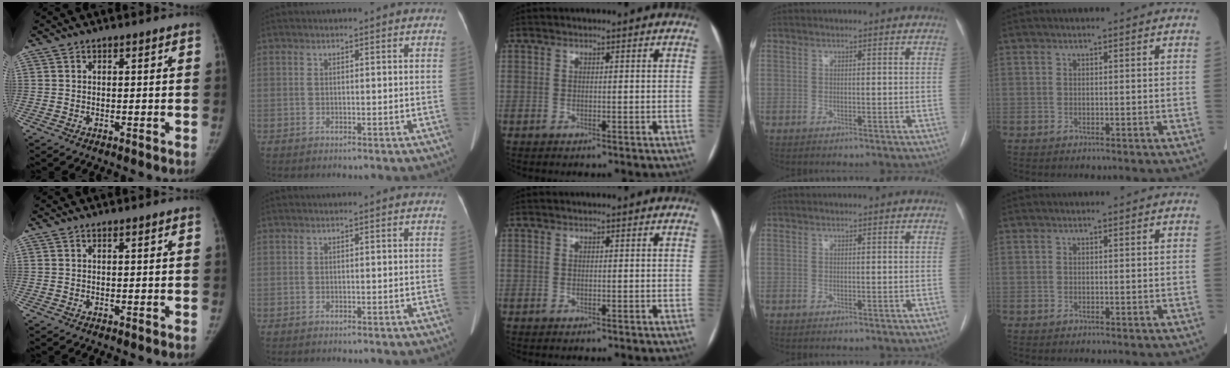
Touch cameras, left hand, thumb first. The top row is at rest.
{}